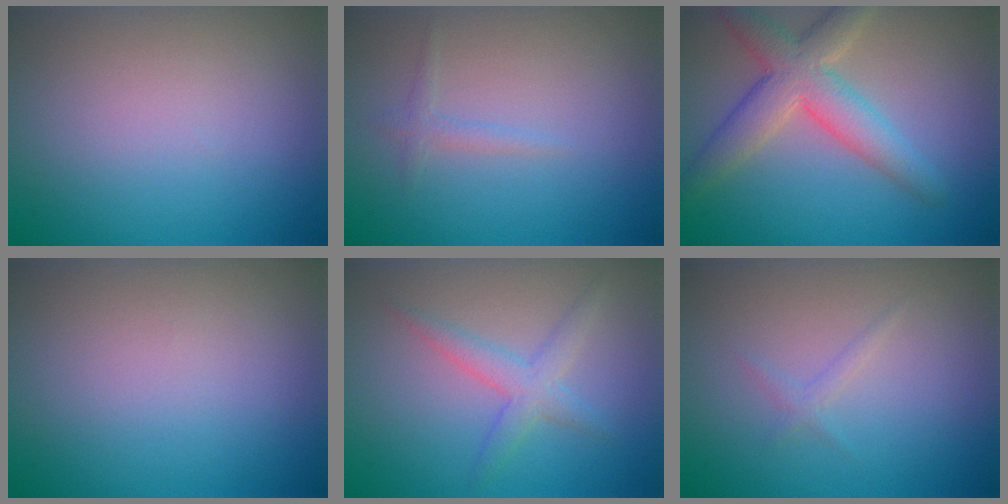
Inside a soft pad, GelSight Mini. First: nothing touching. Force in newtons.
{"total": 0.6, "press": 0.6, "slide": 0.1}
{"total": 5.8, "press": 5.7, "slide": 0.6}
{"total": 0.0}
{"total": 2.5, "press": 2.5, "slide": 0.1}
{"total": 0.9, "press": 0.9, "slide": 0.0}